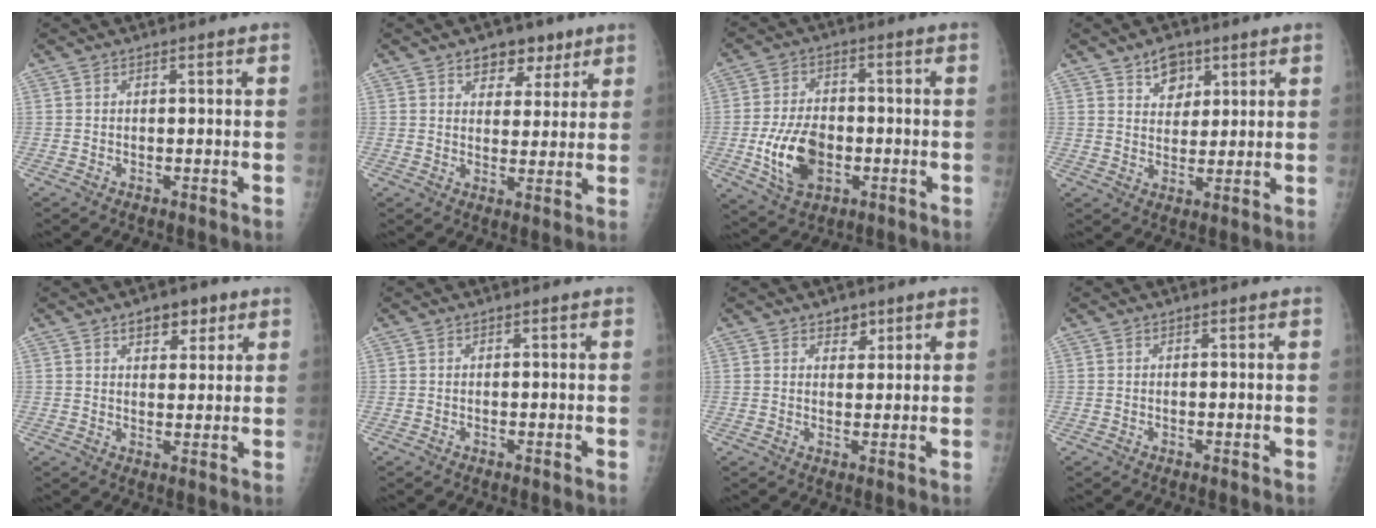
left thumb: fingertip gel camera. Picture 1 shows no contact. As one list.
[{"total": 6.9, "force": [4.3, 4.5, 2.9], "torque": [-0.006, -0.017, 0.061]}, {"total": 11.4, "force": [-2.8, 7.4, 8.2], "torque": [-0.134, 0.011, -0.042]}, {"total": 5.7, "force": [3.3, 3.8, 2.5], "torque": [-0.011, -0.019, 0.055]}, {"total": 5.7, "force": [3.3, 3.2, 3.4], "torque": [-0.020, -0.014, 0.046]}, {"total": 0.0}, {"total": 2.8, "force": [1.8, 1.9, 1.1], "torque": [0.007, -0.011, 0.028]}, {"total": 0.0}]